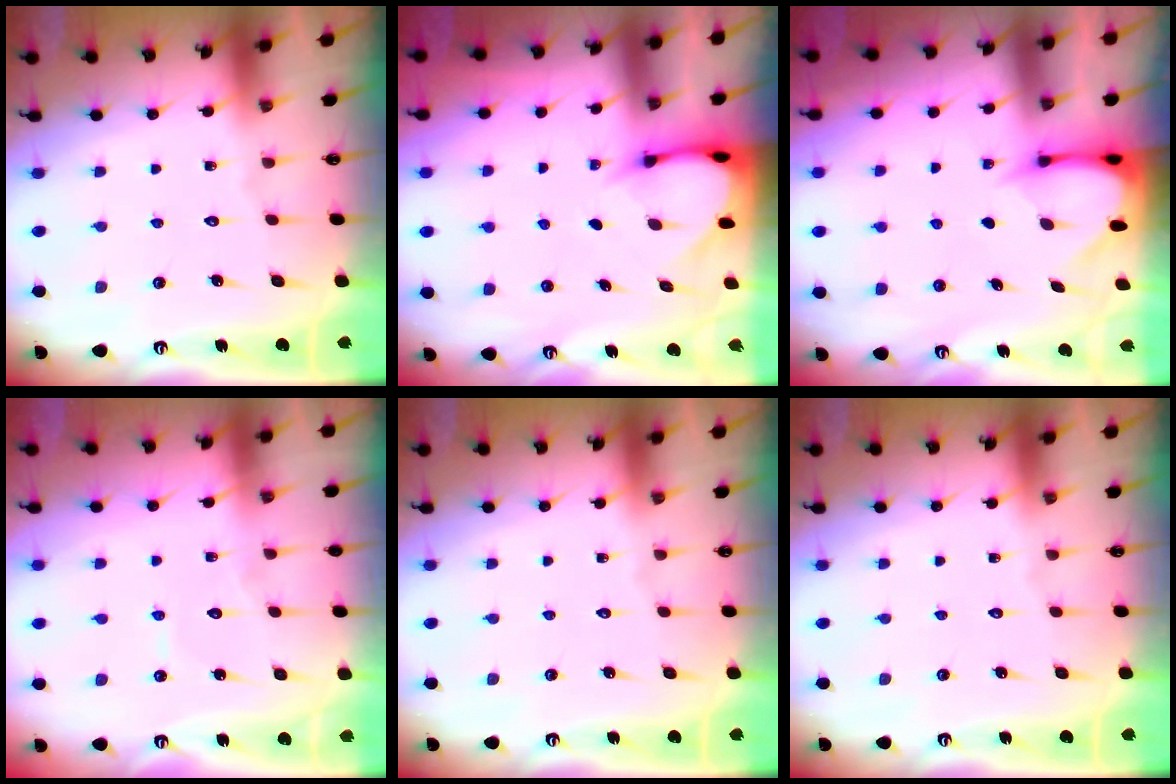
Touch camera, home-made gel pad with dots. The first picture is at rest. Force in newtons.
{"total": 3.3, "press": 3.3, "slide": 0.2}
{"total": 3.3, "press": 3.3, "slide": 0.3}
{"total": 4.3, "press": 4.3, "slide": 0.4}
{"total": 0.0}
{"total": 0.0}